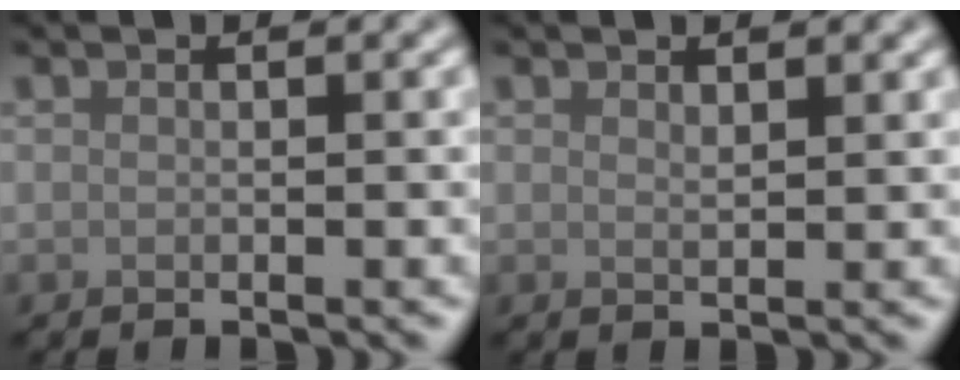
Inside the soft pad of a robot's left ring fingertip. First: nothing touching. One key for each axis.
{"total": 0.9, "fx": 0.8, "fy": 0.2, "fz": 0.4, "tx": -0.010, "ty": -0.002, "tz": 0.014}